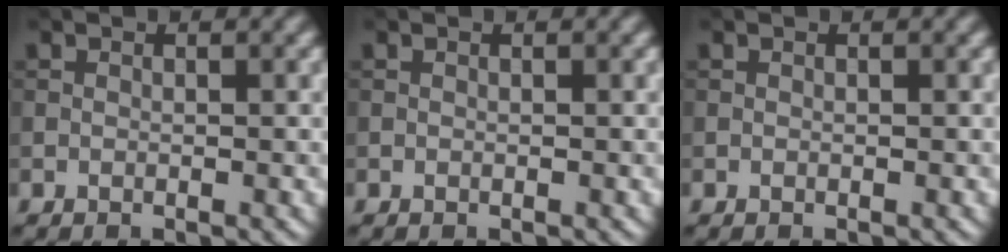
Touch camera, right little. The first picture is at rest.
{"total": 0.0}
{"total": 0.0}